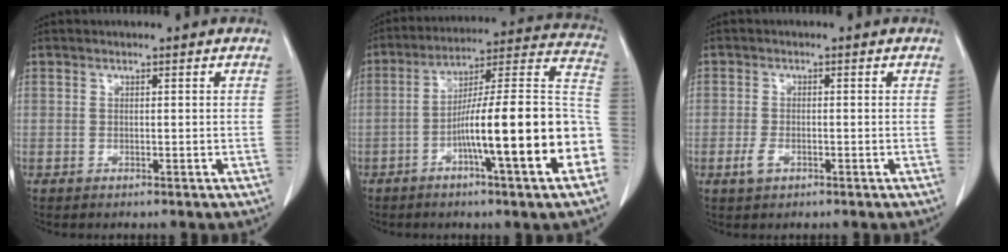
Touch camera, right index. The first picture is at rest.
{"total": 21.2, "force": [-6.4, 1.2, 20.2], "torque": [-0.228, 0.027, -0.093]}
{"total": 2.3, "force": [-1.0, 1.3, 1.6], "torque": [-0.035, 0.001, -0.017]}